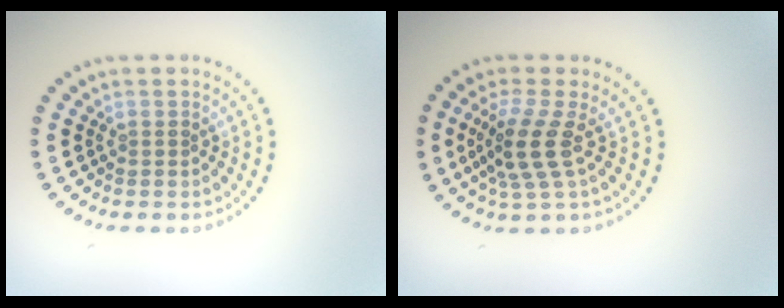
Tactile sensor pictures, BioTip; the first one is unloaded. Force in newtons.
{"total": 3.5, "press": 2.7, "slide": 2.3}